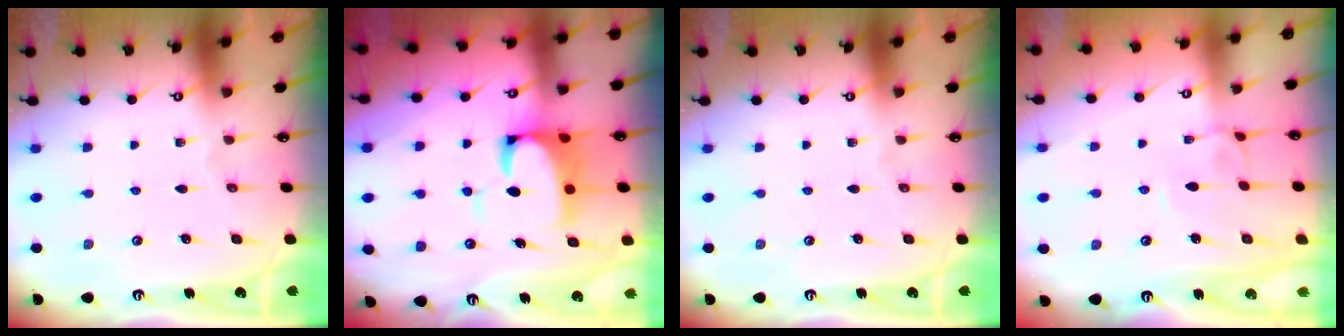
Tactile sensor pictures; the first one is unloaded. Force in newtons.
{"total": 4.6, "press": 4.4, "slide": 1.3}
{"total": 0.0}
{"total": 1.7, "press": 1.7, "slide": 0.4}